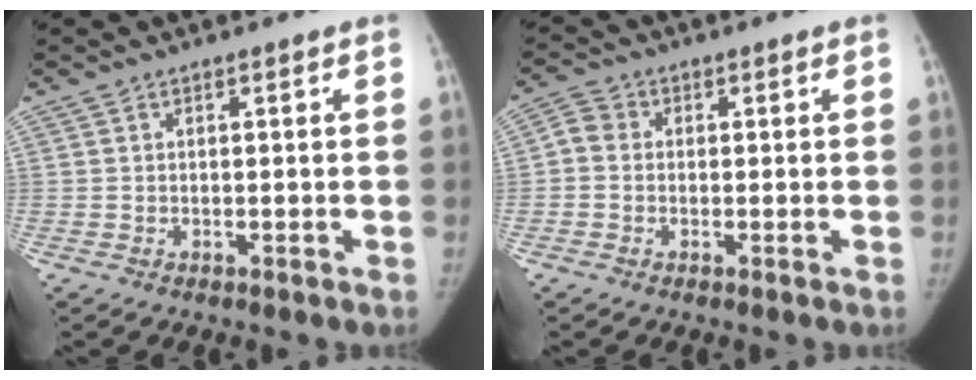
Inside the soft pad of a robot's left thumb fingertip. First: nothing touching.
{"total": 3.5, "force": [0.0, 3.1, 1.7], "torque": [-0.024, 0.007, -0.011]}